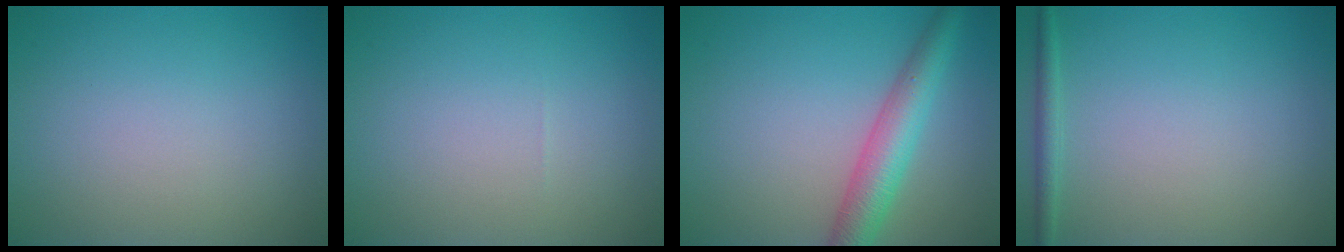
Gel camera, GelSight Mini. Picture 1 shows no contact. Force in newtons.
{"total": 0.0}
{"total": 4.7, "press": 4.7, "slide": 0.2}
{"total": 1.3, "press": 1.3, "slide": 0.1}